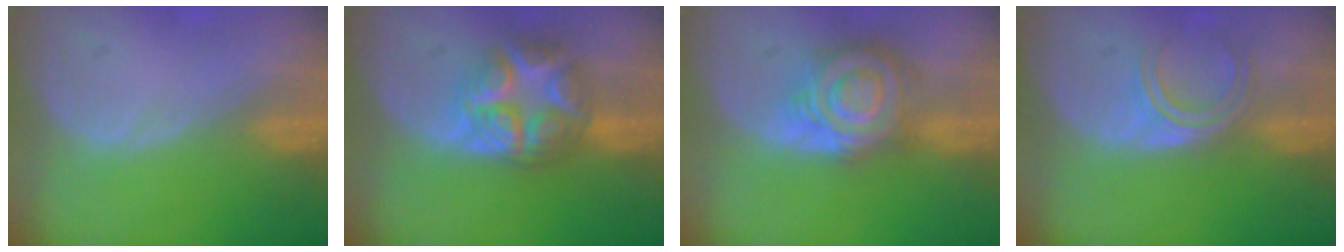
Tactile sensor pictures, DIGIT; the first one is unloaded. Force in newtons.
{"total": 8.9, "press": 8.9, "slide": 0.5}
{"total": 9.1, "press": 9.1, "slide": 0.5}
{"total": 4.8, "press": 4.0, "slide": 2.6}